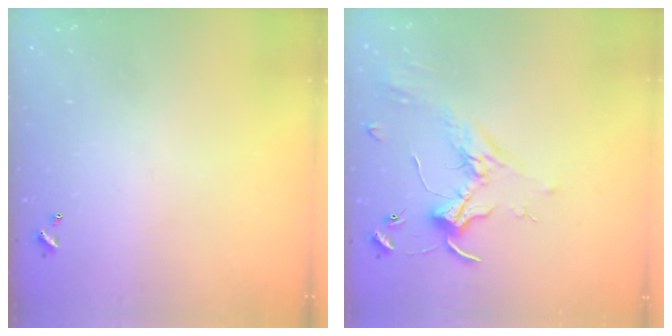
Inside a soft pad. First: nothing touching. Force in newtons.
{"total": 1.6, "press": 1.6, "slide": 0.4}